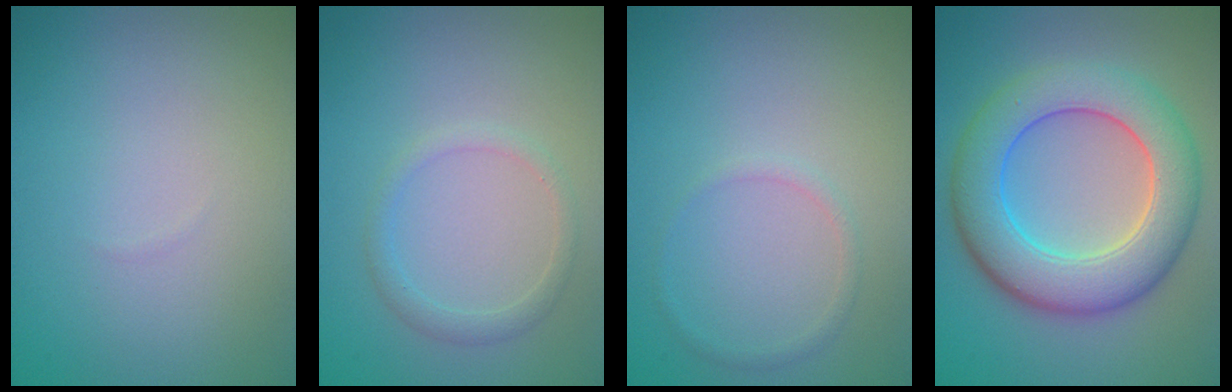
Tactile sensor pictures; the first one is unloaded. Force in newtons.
{"total": 1.7, "press": 1.7, "slide": 0.1}
{"total": 1.0, "press": 1.0, "slide": 0.0}
{"total": 9.0, "press": 9.0, "slide": 0.3}